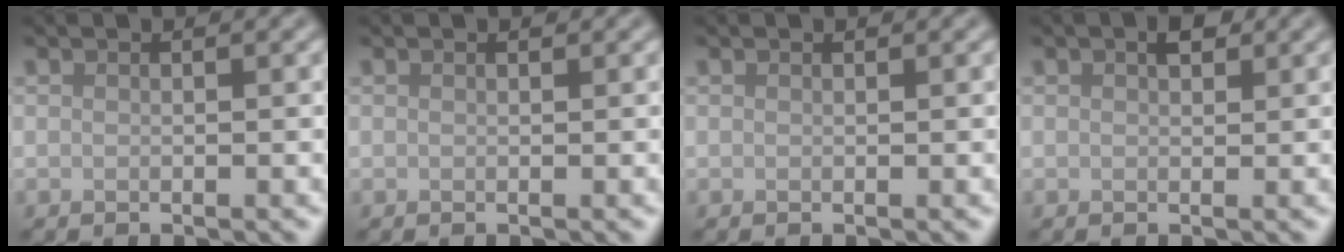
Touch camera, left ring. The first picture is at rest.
{"total": 0.0}
{"total": 0.0}
{"total": 1.5, "force": [0.7, 0.8, 1.0], "torque": [-0.014, 0.003, 0.011]}